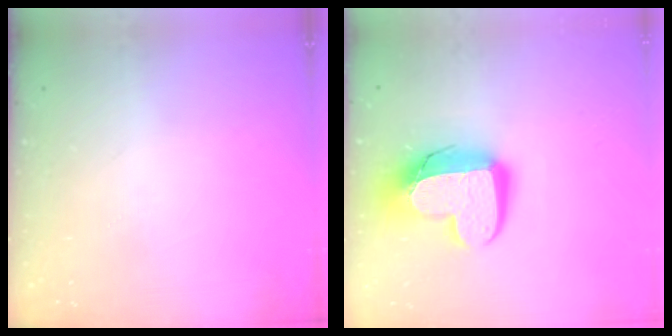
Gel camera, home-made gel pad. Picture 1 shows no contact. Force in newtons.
{"total": 15.1, "press": 15.0, "slide": 1.4}